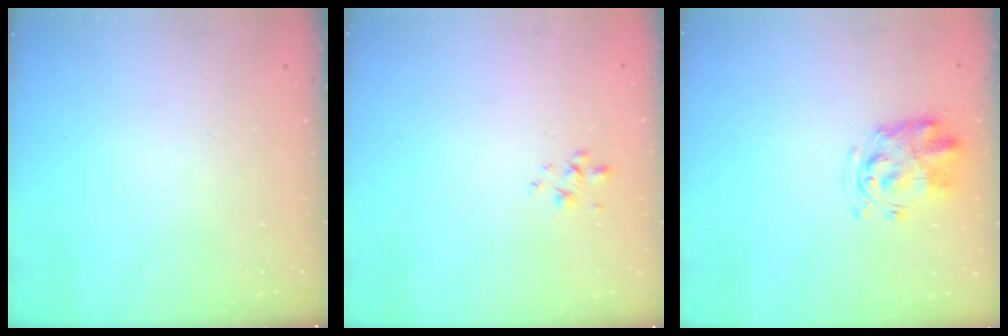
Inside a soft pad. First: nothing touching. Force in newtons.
{"total": 1.4, "press": 1.3, "slide": 0.6}
{"total": 3.0, "press": 3.0, "slide": 0.6}